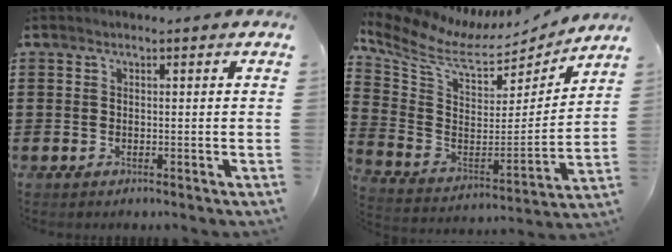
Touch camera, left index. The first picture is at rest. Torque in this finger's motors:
{"motor_torque": [2.14, 0.00, 0.56, 0.11]}